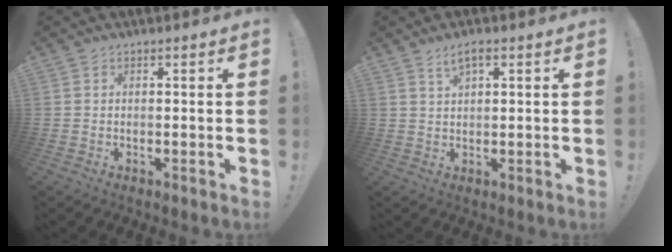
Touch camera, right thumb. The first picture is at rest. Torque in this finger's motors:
{"motor_torque": [0.01, 0.00, 0.18, 0.26, 0.00]}